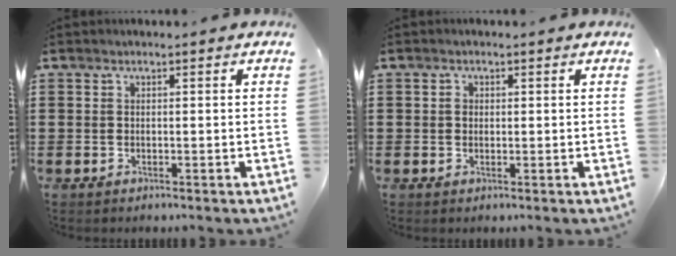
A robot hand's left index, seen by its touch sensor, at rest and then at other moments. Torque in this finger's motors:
{"motor_torque": [1.06, 1.08, 0.14, 0.03]}